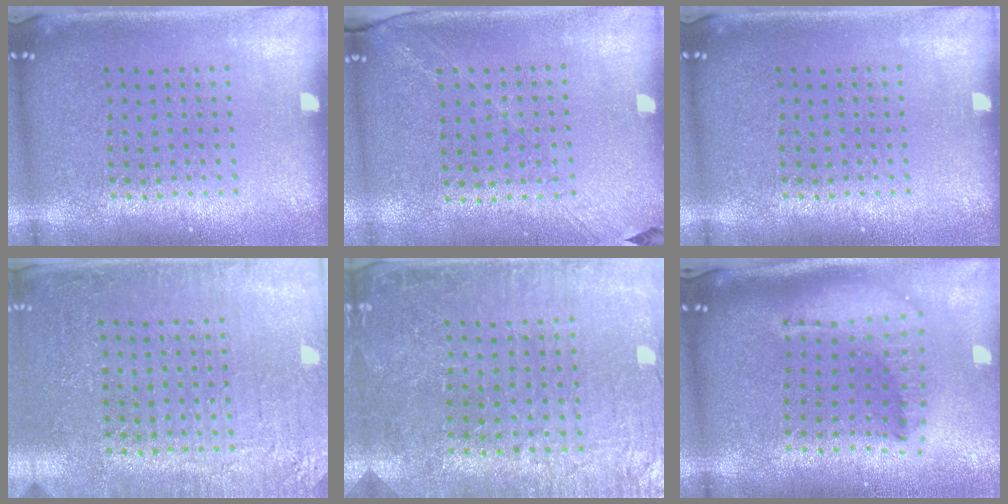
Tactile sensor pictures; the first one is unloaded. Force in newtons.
{"total": 1.3, "press": 1.1, "slide": 0.7}
{"total": 0.0}
{"total": 2.8, "press": 2.8, "slide": 0.4}
{"total": 2.0, "press": 2.0, "slide": 0.3}
{"total": 2.0, "press": 1.6, "slide": 1.2}